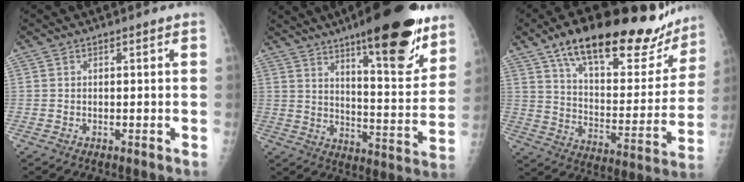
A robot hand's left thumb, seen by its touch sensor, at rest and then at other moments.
{"total": 22.7, "force": [14.7, 5.6, 16.3], "torque": [-0.200, -0.076, 0.220]}
{"total": 29.7, "force": [20.6, 10.8, 18.4], "torque": [-0.236, -0.057, 0.305]}